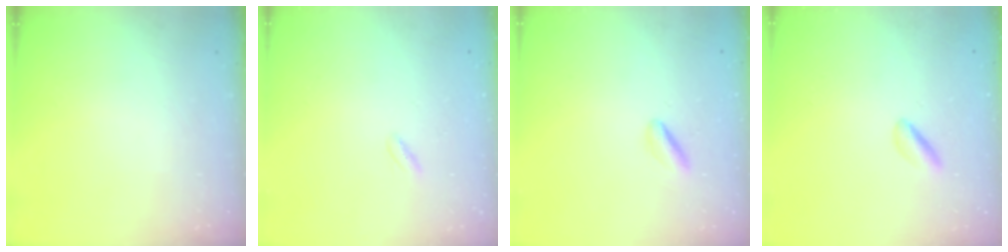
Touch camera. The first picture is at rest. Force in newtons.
{"total": 1.8, "press": 1.6, "slide": 0.8}
{"total": 2.7, "press": 2.6, "slide": 0.7}
{"total": 2.0, "press": 1.7, "slide": 1.0}